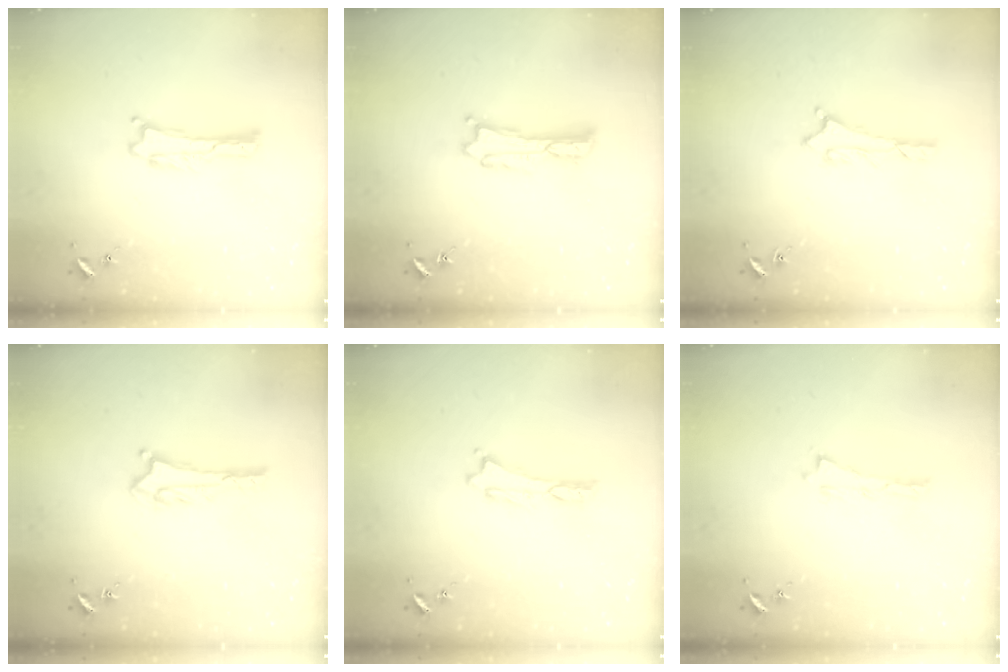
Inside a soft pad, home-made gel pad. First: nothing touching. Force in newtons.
{"total": 0.9, "press": 0.9, "slide": 0.2}
{"total": 1.1, "press": 1.0, "slide": 0.1}
{"total": 2.8, "press": 2.8, "slide": 0.2}
{"total": 0.0}
{"total": 0.0}